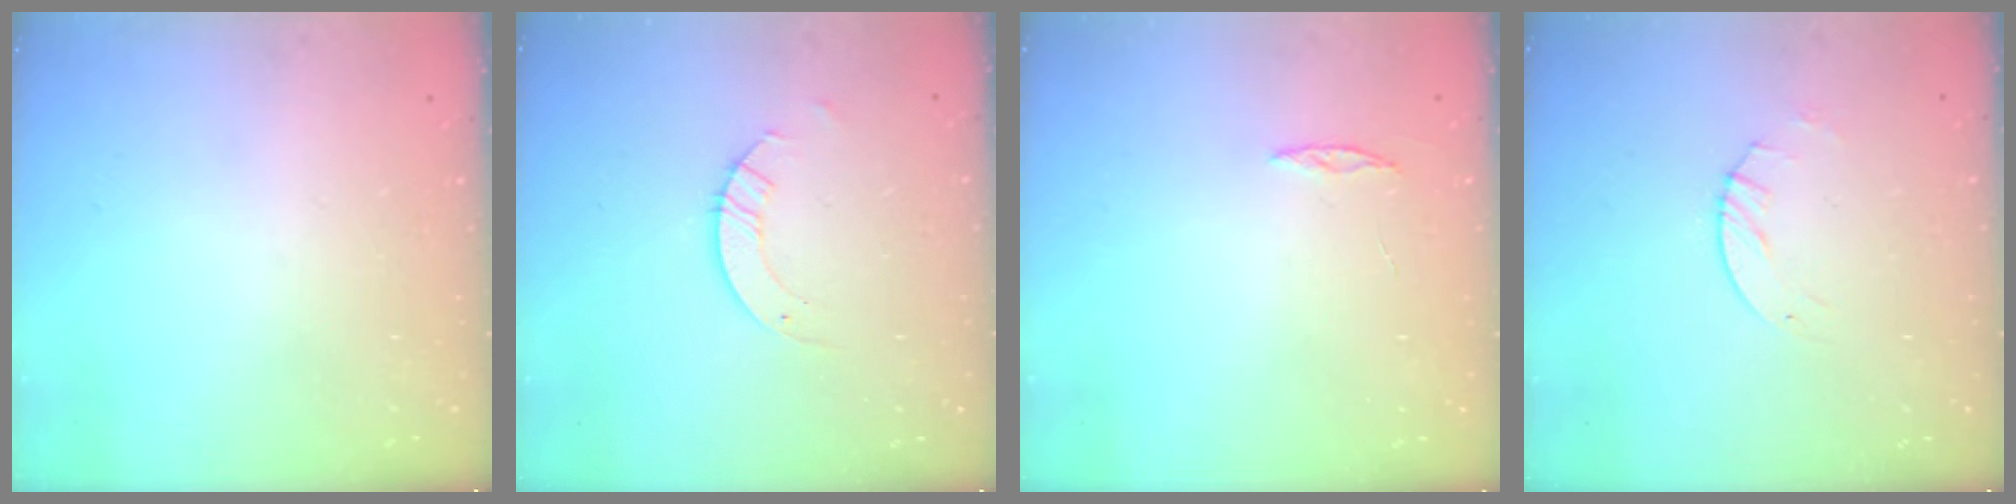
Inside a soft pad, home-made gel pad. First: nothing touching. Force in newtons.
{"total": 3.2, "press": 3.2, "slide": 0.3}
{"total": 2.0, "press": 2.0, "slide": 0.2}
{"total": 2.6, "press": 2.6, "slide": 0.3}